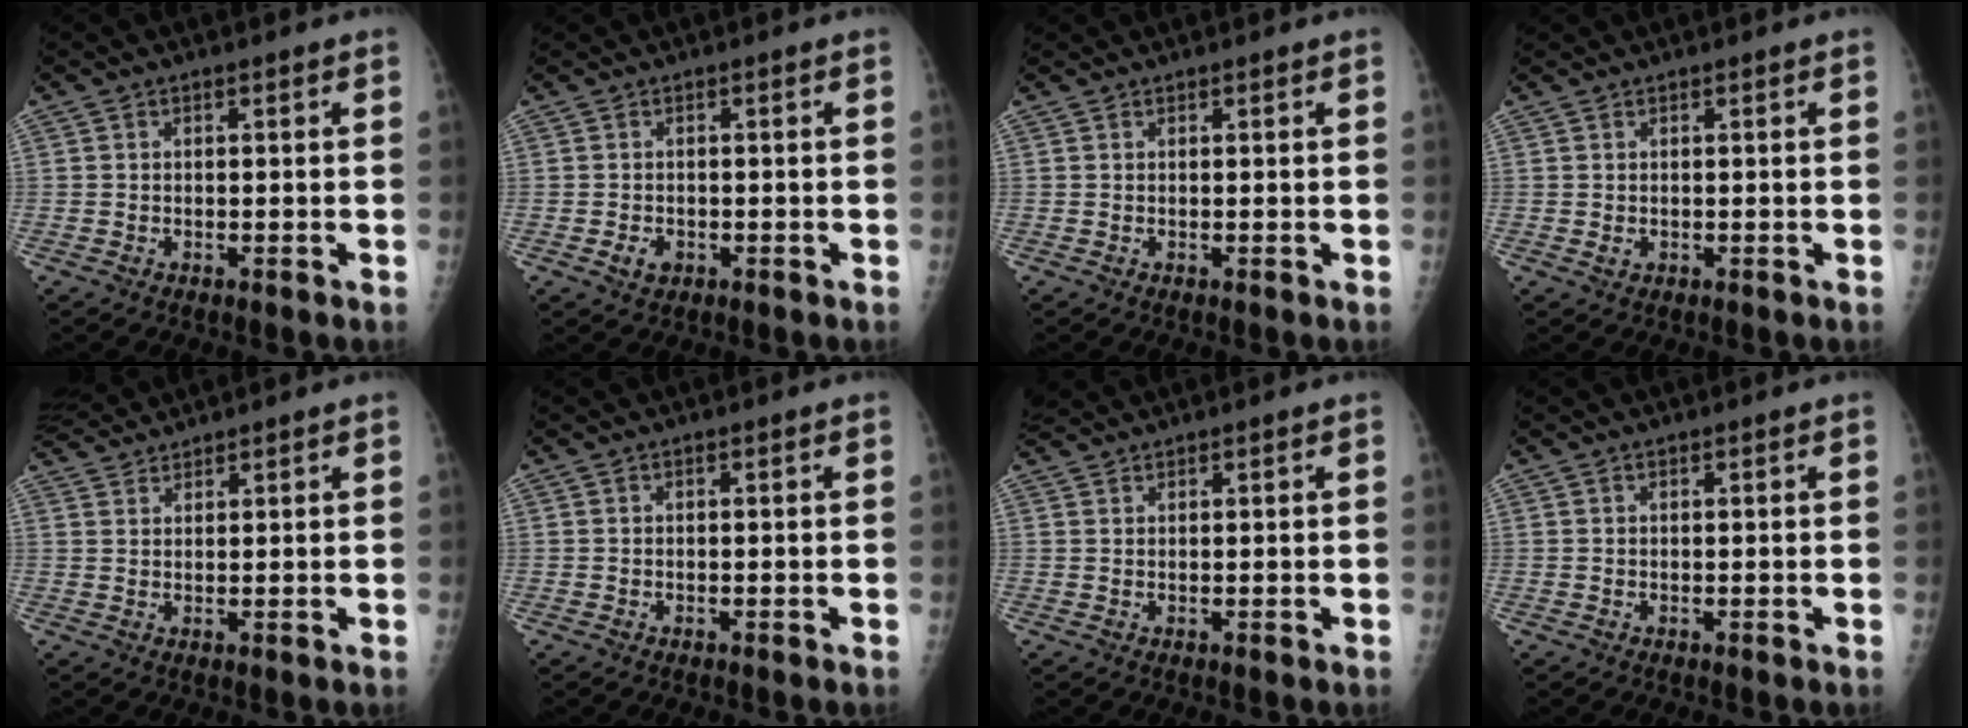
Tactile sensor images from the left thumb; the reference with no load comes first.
{"total": 1.8, "force": [-0.5, 1.5, 0.9], "torque": [-0.007, 0.002, -0.002]}
{"total": 0.0}
{"total": 0.9, "force": [0.3, 0.8, 0.3], "torque": [0.001, 0.001, 0.005]}
{"total": 4.6, "force": [4.6, 0.4, 0.3], "torque": [-0.006, 0.010, 0.090]}
{"total": 0.0}
{"total": 2.2, "force": [2.2, 0.2, 0.3], "torque": [-0.008, 0.015, 0.047]}
{"total": 0.0}